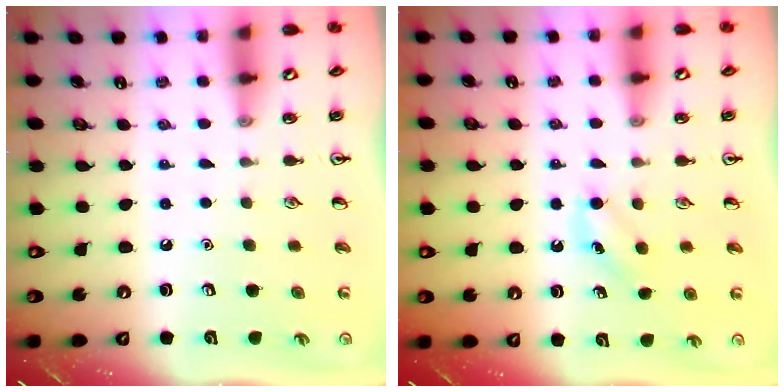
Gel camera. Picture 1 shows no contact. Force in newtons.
{"total": 3.9, "press": 3.7, "slide": 1.3}